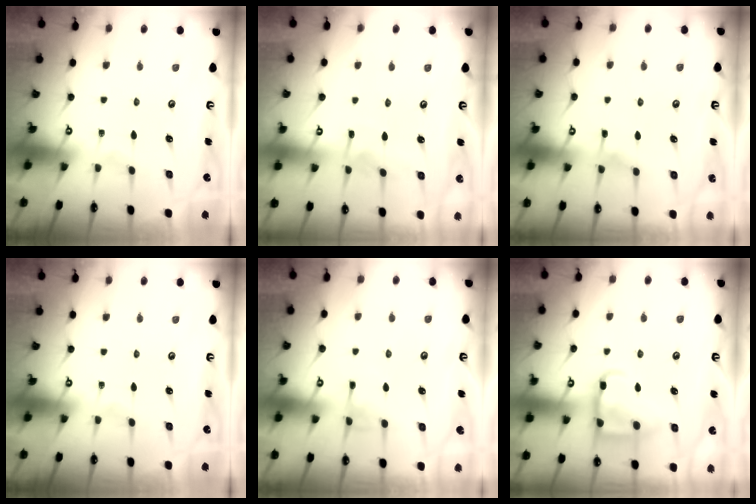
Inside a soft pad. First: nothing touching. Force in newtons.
{"total": 3.9, "press": 3.9, "slide": 0.1}
{"total": 3.3, "press": 3.3, "slide": 0.3}
{"total": 0.0}
{"total": 4.7, "press": 4.7, "slide": 0.4}
{"total": 12.3, "press": 12.2, "slide": 1.3}